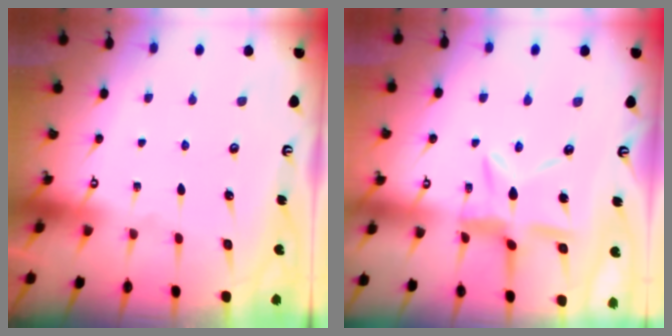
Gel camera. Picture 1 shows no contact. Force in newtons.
{"total": 10.6, "press": 10.6, "slide": 0.9}